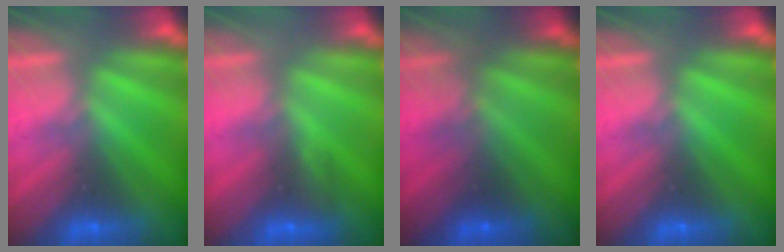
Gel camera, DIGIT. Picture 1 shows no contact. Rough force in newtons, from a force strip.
{"total": 2.9}
{"total": 1.8}
{"total": 0.0}